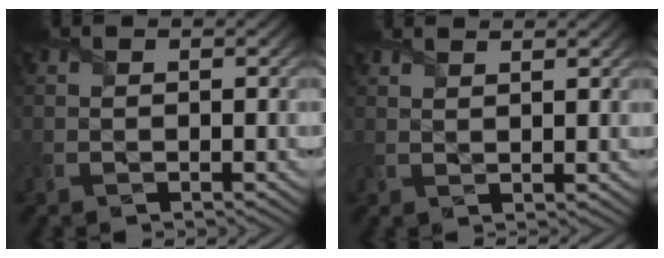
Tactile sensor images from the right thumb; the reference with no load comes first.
{"total": 1.9, "force": [1.8, -0.1, 0.7], "torque": [-0.015, -0.001, 0.035]}